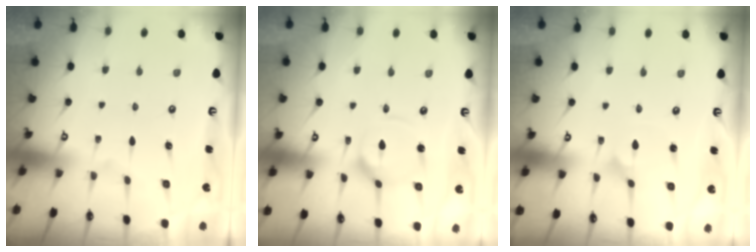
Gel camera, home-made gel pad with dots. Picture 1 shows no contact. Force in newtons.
{"total": 10.5, "press": 10.4, "slide": 1.1}
{"total": 1.8, "press": 1.8, "slide": 0.1}